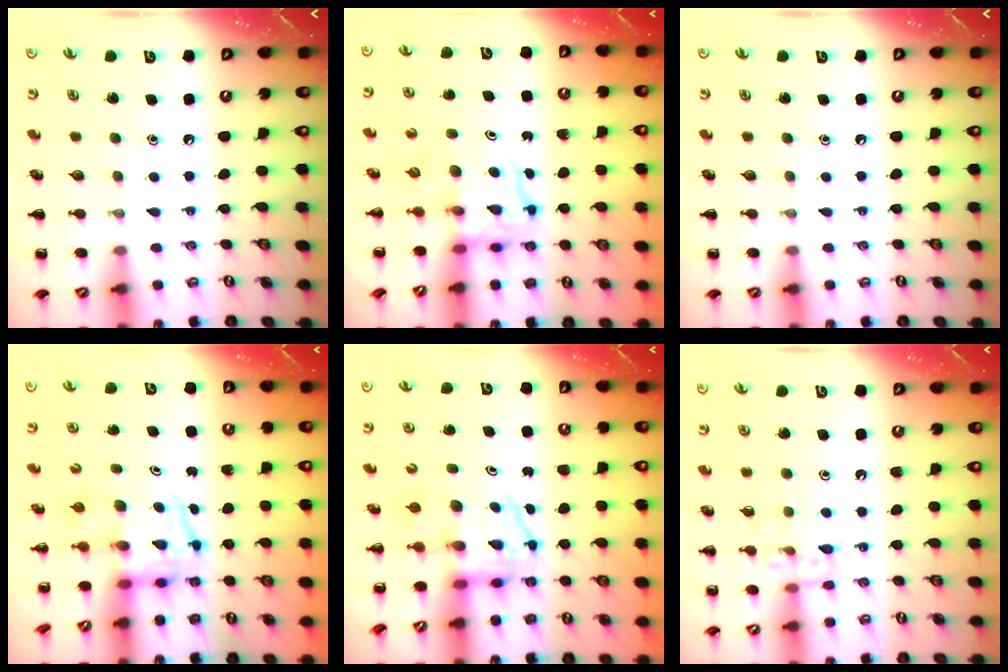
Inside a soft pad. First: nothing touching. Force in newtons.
{"total": 3.6, "press": 3.6, "slide": 0.2}
{"total": 0.0}
{"total": 3.9, "press": 3.9, "slide": 0.6}
{"total": 3.3, "press": 3.3, "slide": 0.5}
{"total": 9.9, "press": 9.8, "slide": 0.7}